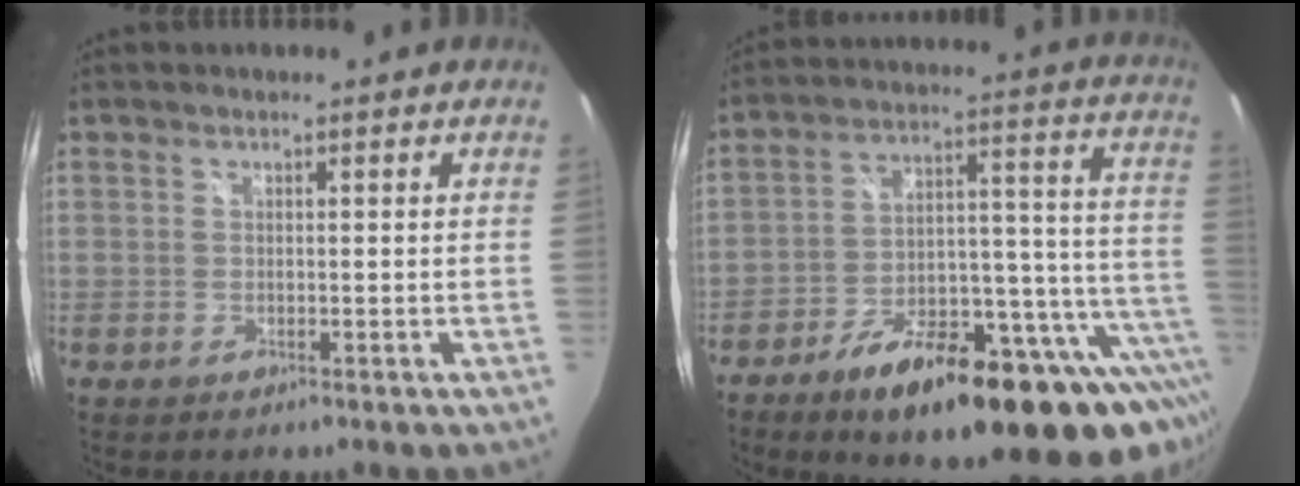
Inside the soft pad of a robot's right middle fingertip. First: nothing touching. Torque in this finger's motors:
{"motor_torque": [1.18, -0.96, 0.82, 0.21]}